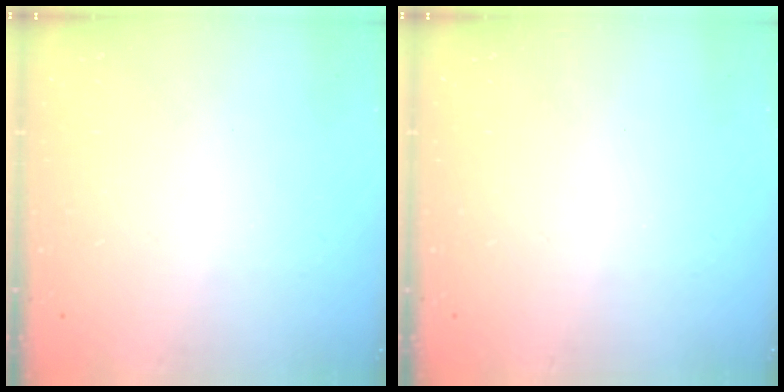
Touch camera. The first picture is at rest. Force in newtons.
{"total": 0.0}